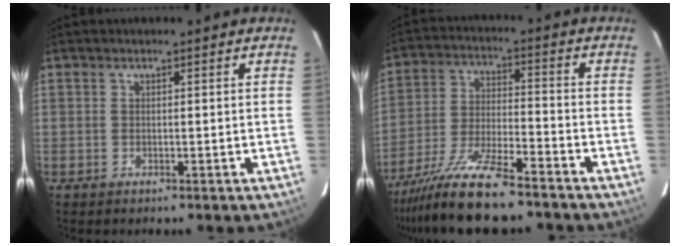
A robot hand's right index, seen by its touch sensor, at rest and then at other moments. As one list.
[{"total": 12.5, "force": [-10.4, 1.2, 7.0], "torque": [-0.129, -0.014, -0.184]}]